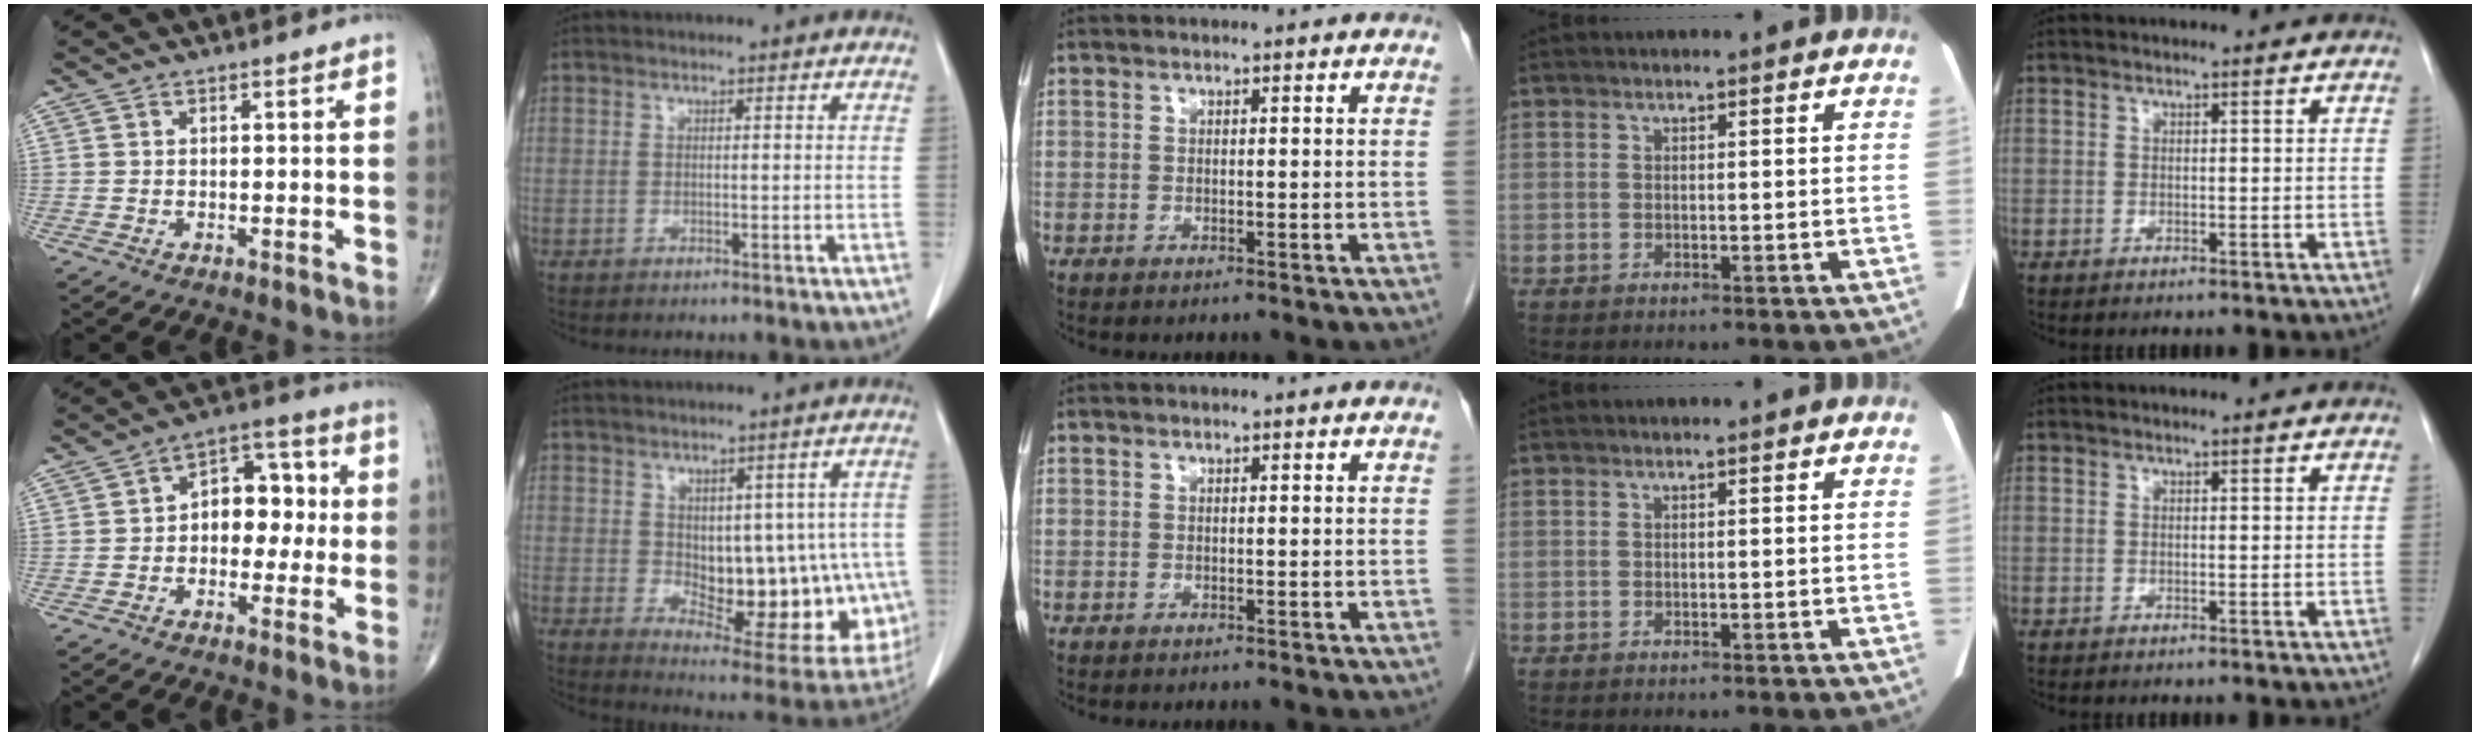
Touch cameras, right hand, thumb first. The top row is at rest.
{"thumb": {"total": 10.2, "force": [0.0, 6.9, 7.5], "torque": [-0.064, 0.035, -0.012]}, "index": {"total": 16.7, "force": [-1.3, 8.2, 14.5], "torque": [-0.155, 0.005, 0.011]}}